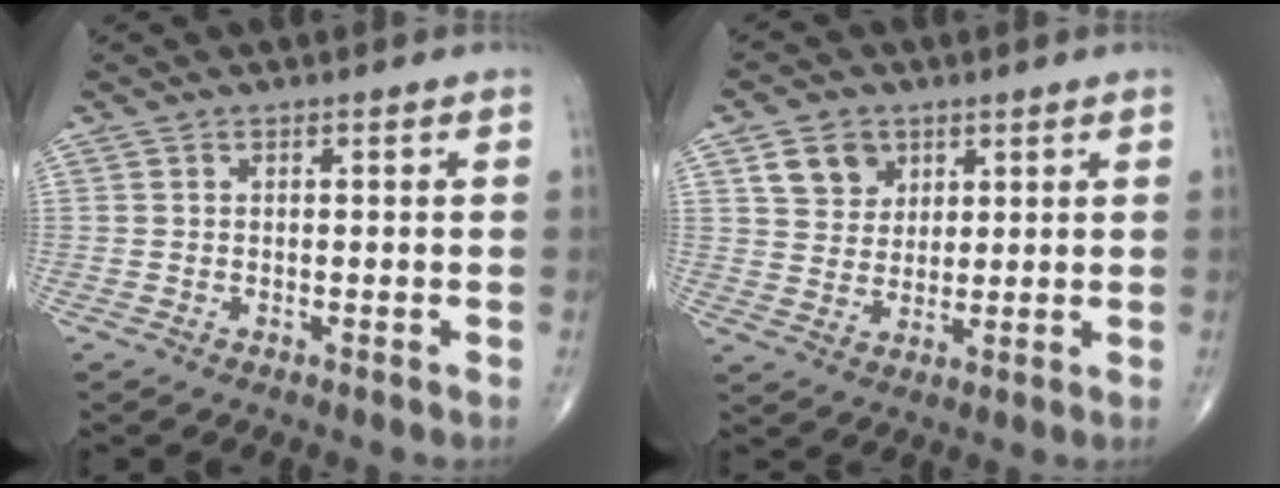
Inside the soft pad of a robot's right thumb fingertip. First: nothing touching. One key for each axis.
{"total": 7.1, "fx": 3.3, "fy": 5.7, "fz": 2.6, "tx": -0.019, "ty": -0.015, "tz": 0.061}